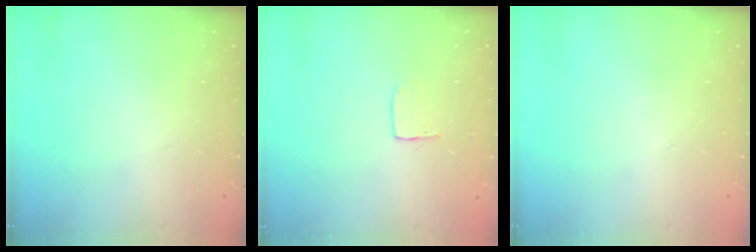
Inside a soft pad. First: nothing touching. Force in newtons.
{"total": 5.2, "press": 5.2, "slide": 0.4}
{"total": 0.0}